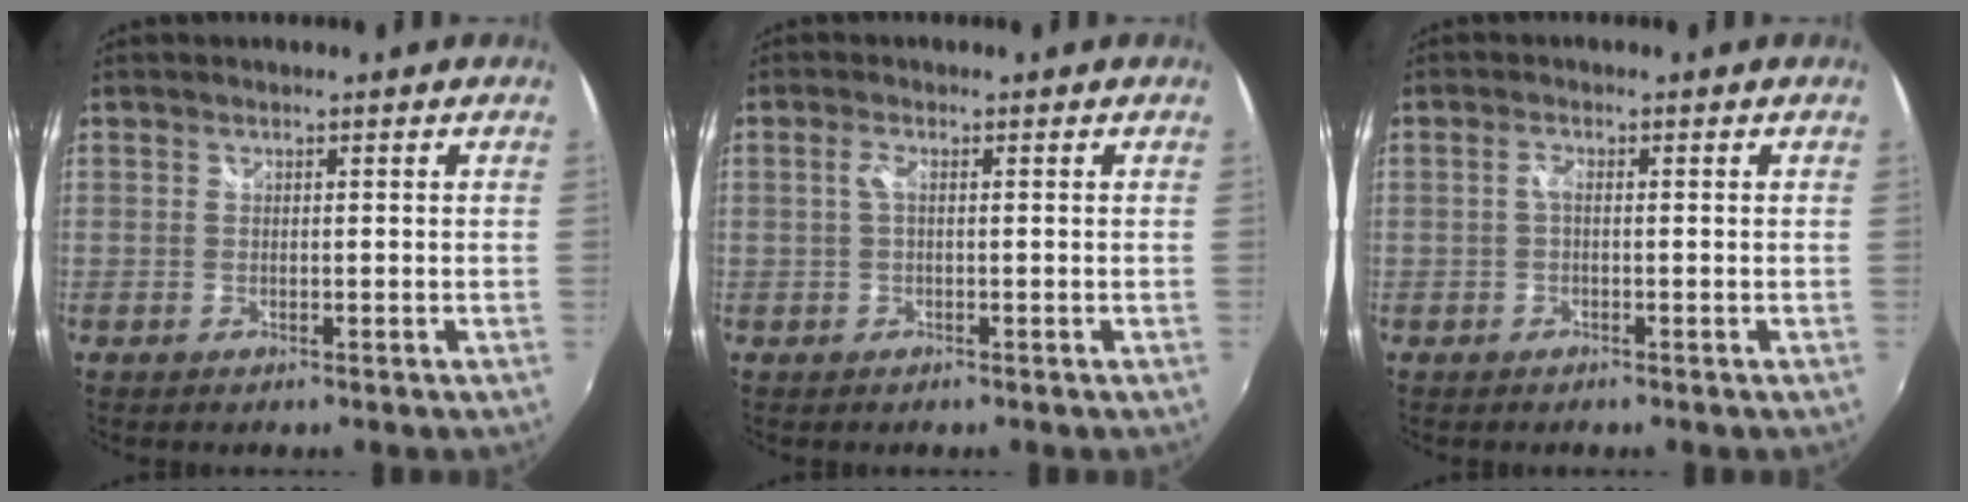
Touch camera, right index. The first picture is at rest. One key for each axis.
{"total": 1.5, "fx": 0.1, "fy": 0.2, "fz": 1.5, "tx": -0.030, "ty": 0.002, "tz": -0.001}
{"total": 1.2, "fx": -0.2, "fy": 0.4, "fz": 1.1, "tx": -0.022, "ty": 0.003, "tz": -0.007}